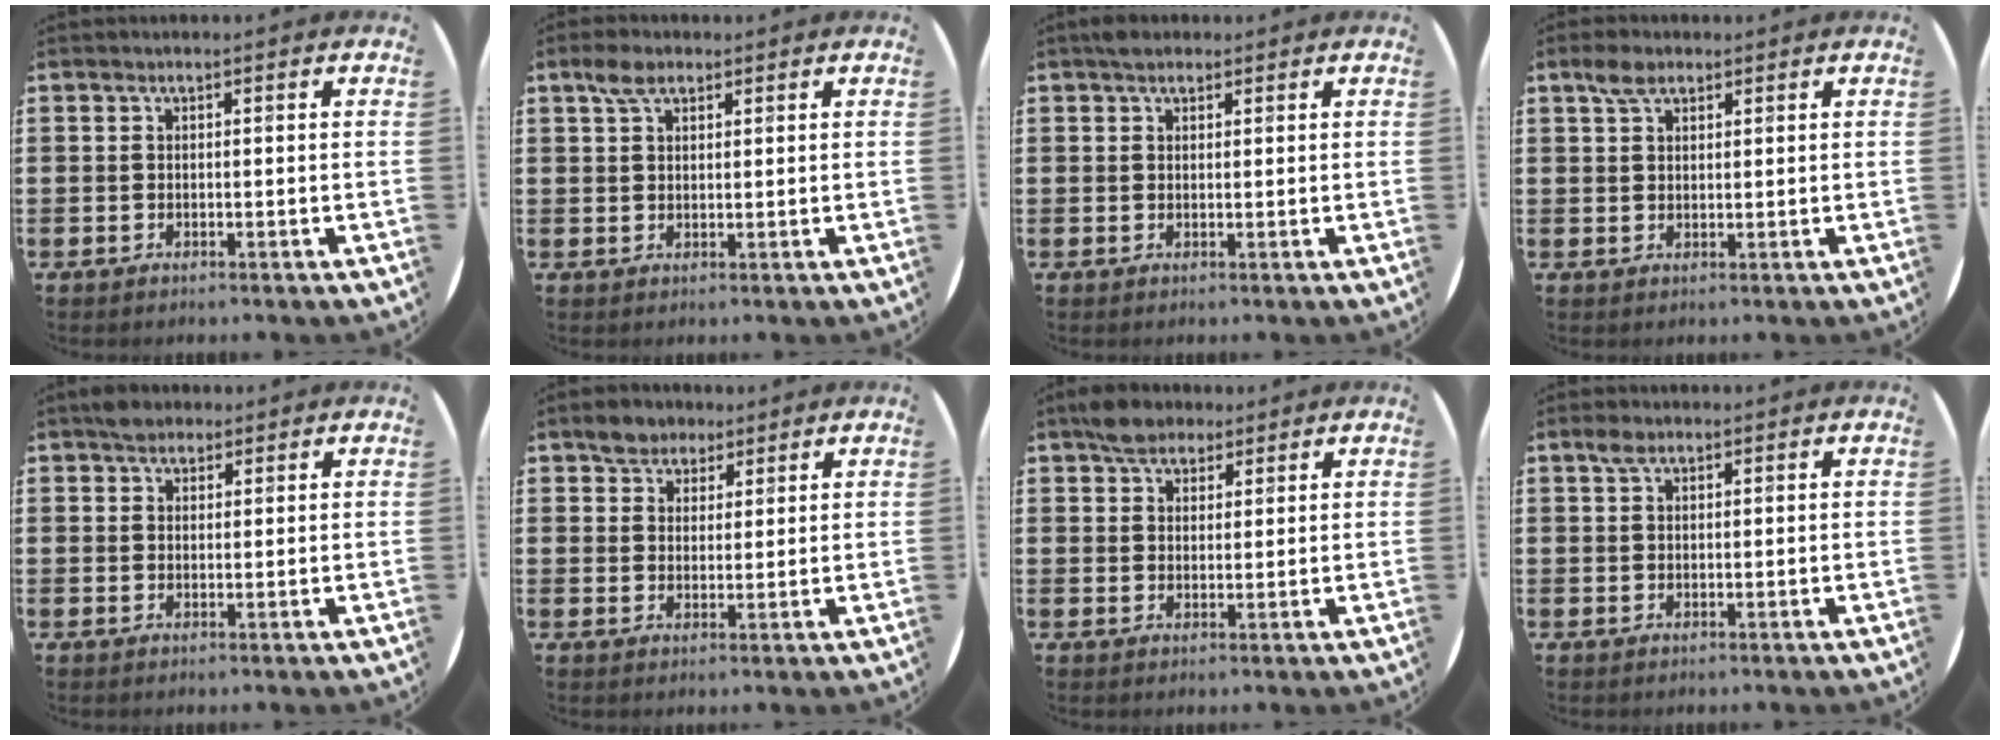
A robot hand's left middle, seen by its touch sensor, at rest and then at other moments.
{"total": 3.3, "force": [2.2, 1.6, 1.7], "torque": [-0.030, 0.004, 0.039]}
{"total": 1.5, "force": [1.3, 0.7, 0.4], "torque": [-0.002, 0.001, 0.023]}
{"total": 3.0, "force": [2.1, 1.5, 1.5], "torque": [-0.025, 0.003, 0.038]}
{"total": 2.2, "force": [2.0, 1.1, 0.2], "torque": [0.000, 0.002, 0.037]}
{"total": 3.6, "force": [2.8, 2.2, 0.0], "torque": [-0.004, 0.009, 0.054]}
{"total": 3.9, "force": [3.2, 2.0, 0.8], "torque": [-0.017, 0.006, 0.061]}
{"total": 1.7, "force": [1.1, 0.8, 0.9], "torque": [-0.012, 0.002, 0.018]}